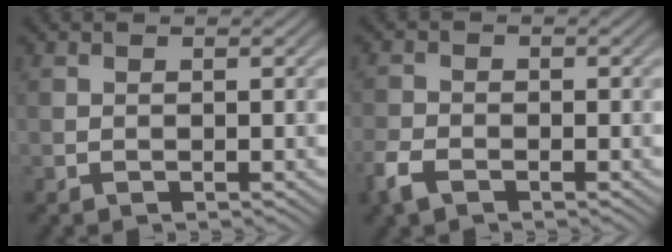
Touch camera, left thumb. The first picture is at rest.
{"total": 3.7, "force": [-2.2, 2.1, 2.1], "torque": [-0.052, -0.008, -0.055]}